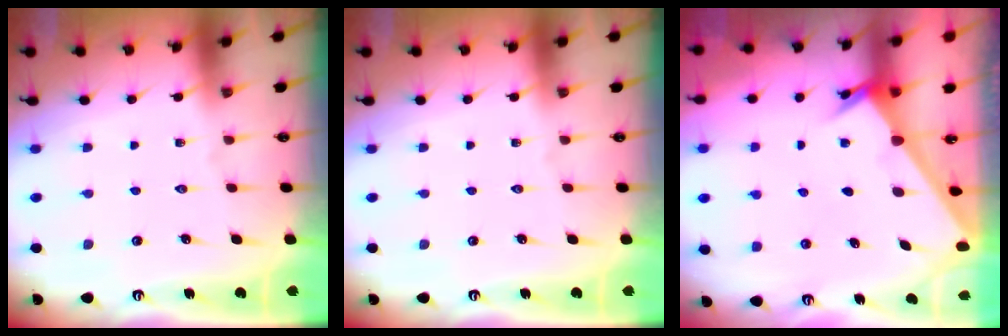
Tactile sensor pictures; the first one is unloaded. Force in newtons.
{"total": 0.0}
{"total": 2.3, "press": 2.3, "slide": 0.3}